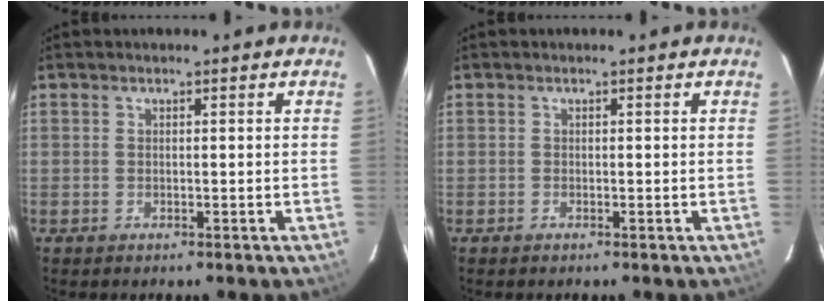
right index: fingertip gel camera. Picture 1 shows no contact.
{"total": 0.0}